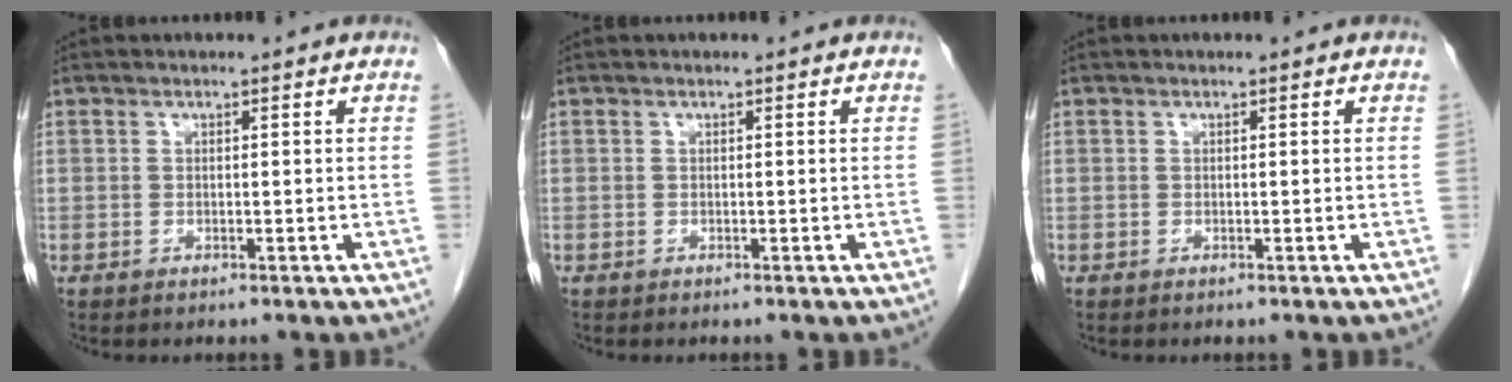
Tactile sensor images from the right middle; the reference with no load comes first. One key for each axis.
{"total": 0.0}
{"total": 0.0}